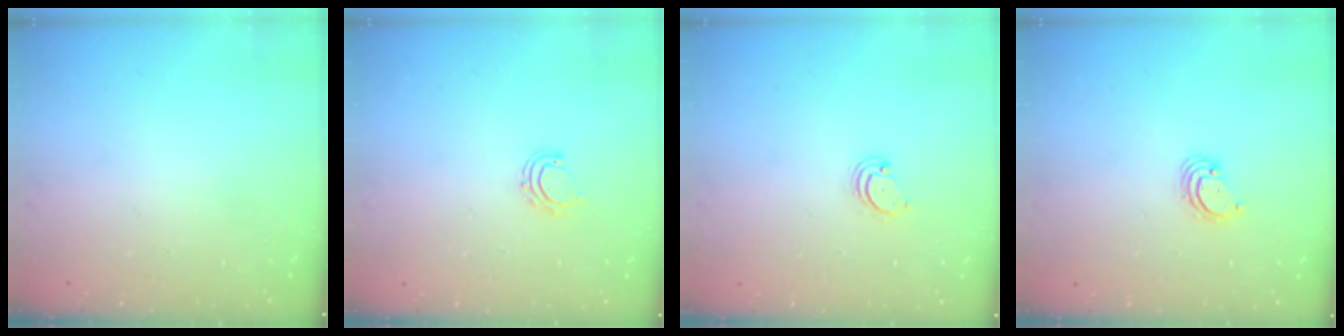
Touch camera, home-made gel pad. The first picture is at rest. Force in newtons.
{"total": 5.3, "press": 5.2, "slide": 1.0}
{"total": 2.6, "press": 2.5, "slide": 0.3}
{"total": 3.0, "press": 3.0, "slide": 0.2}